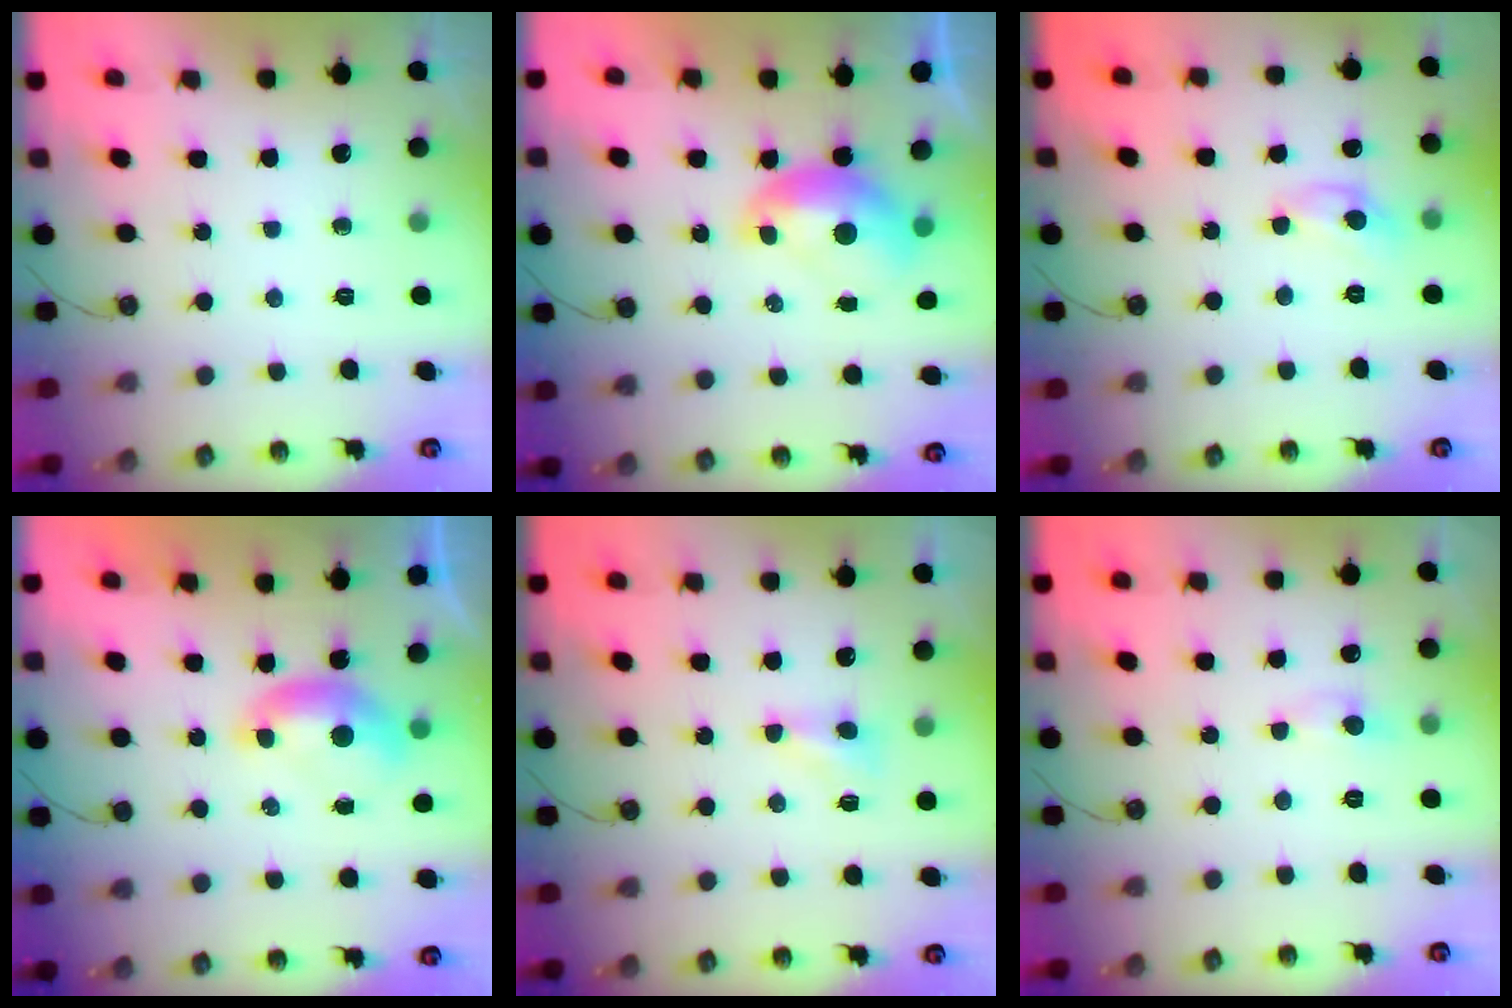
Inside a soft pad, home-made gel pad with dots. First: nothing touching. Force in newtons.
{"total": 1.6, "press": 1.5, "slide": 0.3}
{"total": 3.7, "press": 3.7, "slide": 0.3}
{"total": 0.6, "press": 0.3, "slide": 0.5}
{"total": 1.6, "press": 1.5, "slide": 0.5}
{"total": 0.7, "press": 0.5, "slide": 0.6}